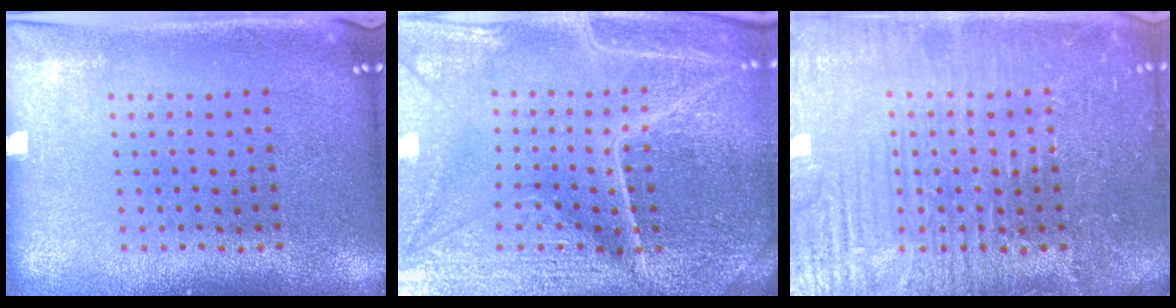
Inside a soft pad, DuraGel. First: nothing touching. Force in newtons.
{"total": 5.6, "press": 5.1, "slide": 2.2}
{"total": 4.5, "press": 4.5, "slide": 0.5}